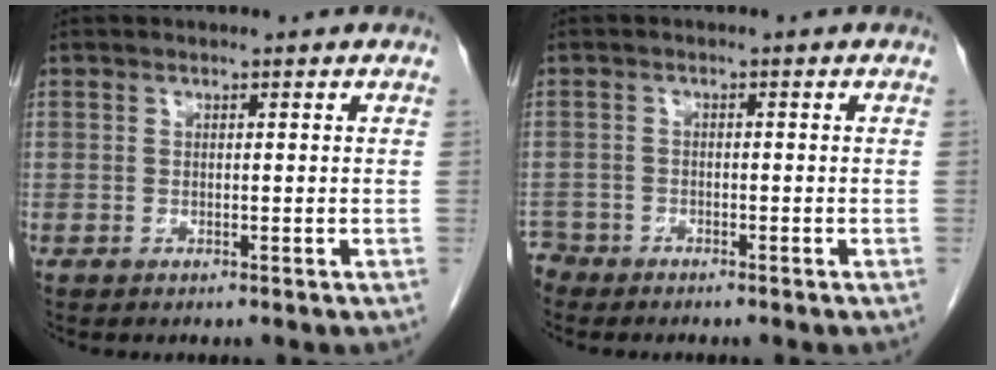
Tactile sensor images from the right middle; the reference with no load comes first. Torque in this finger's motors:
{"motor_torque": [-0.02, -0.06, -0.12, -0.10]}